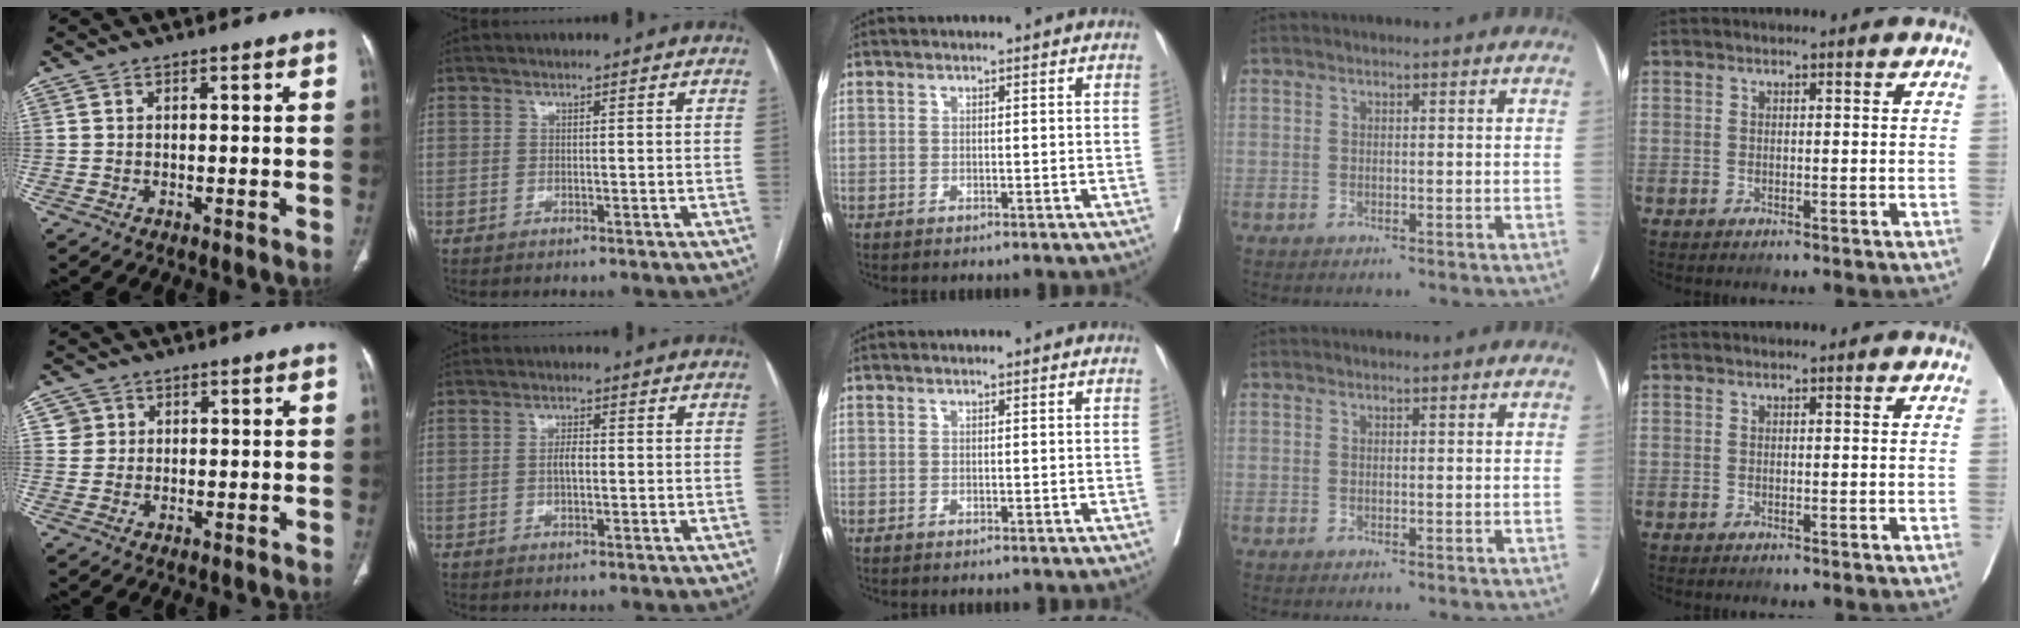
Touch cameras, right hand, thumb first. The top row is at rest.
{"thumb": {"total": 2.3, "force": [0.6, 2.2, -0.1], "torque": [0.021, 0.005, 0.005]}, "index": {"total": 2.4, "force": [-0.2, 0.9, 2.2], "torque": [-0.043, 0.004, -0.003]}}